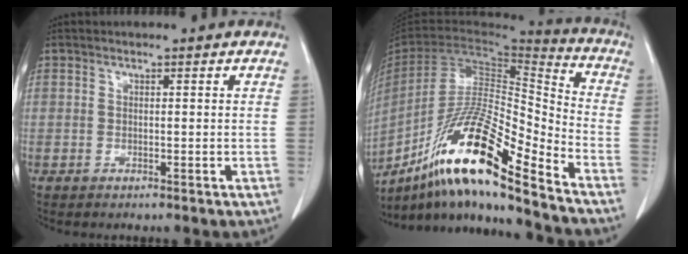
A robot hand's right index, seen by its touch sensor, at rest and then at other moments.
{"total": 20.0, "force": [-13.1, 1.6, 14.9], "torque": [-0.292, -0.017, -0.240]}